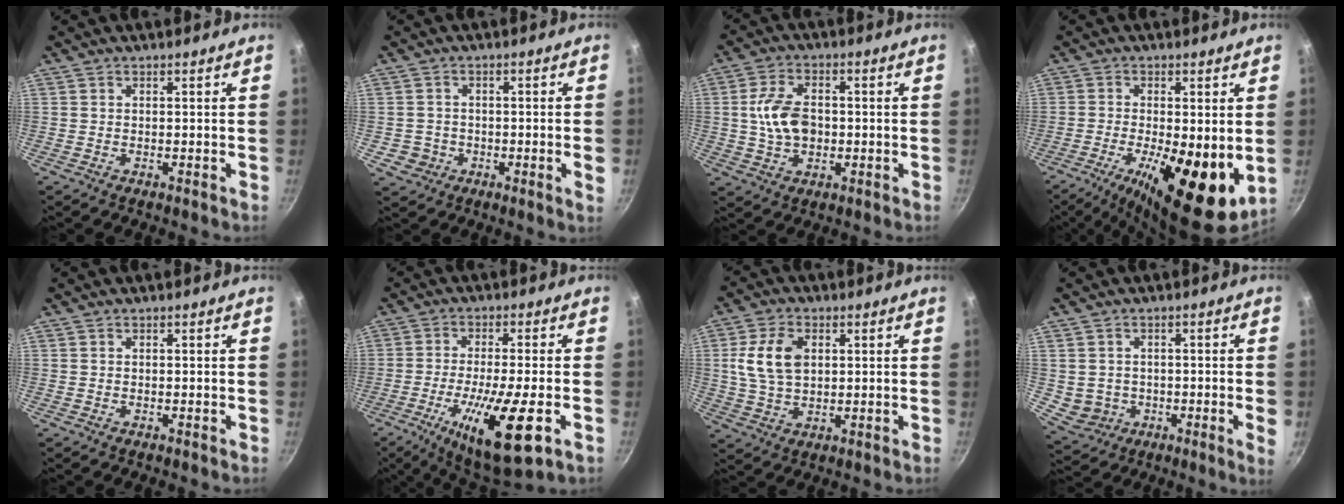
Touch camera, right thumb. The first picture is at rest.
{"total": 4.4, "force": [-0.9, 3.1, 2.9], "torque": [-0.028, 0.008, -0.011]}
{"total": 9.3, "force": [0.0, 6.1, 7.0], "torque": [-0.120, 0.012, -0.004]}
{"total": 15.7, "force": [-3.0, 5.7, 14.4], "torque": [-0.229, -0.019, -0.042]}
{"total": 0.0}
{"total": 16.0, "force": [-5.6, 3.7, 14.5], "torque": [-0.251, 0.003, -0.093]}
{"total": 9.5, "force": [1.9, 6.2, 7.0], "torque": [-0.123, 0.001, 0.035]}
{"total": 6.3, "force": [-0.7, 4.1, 4.7], "torque": [-0.060, -0.003, 0.000]}